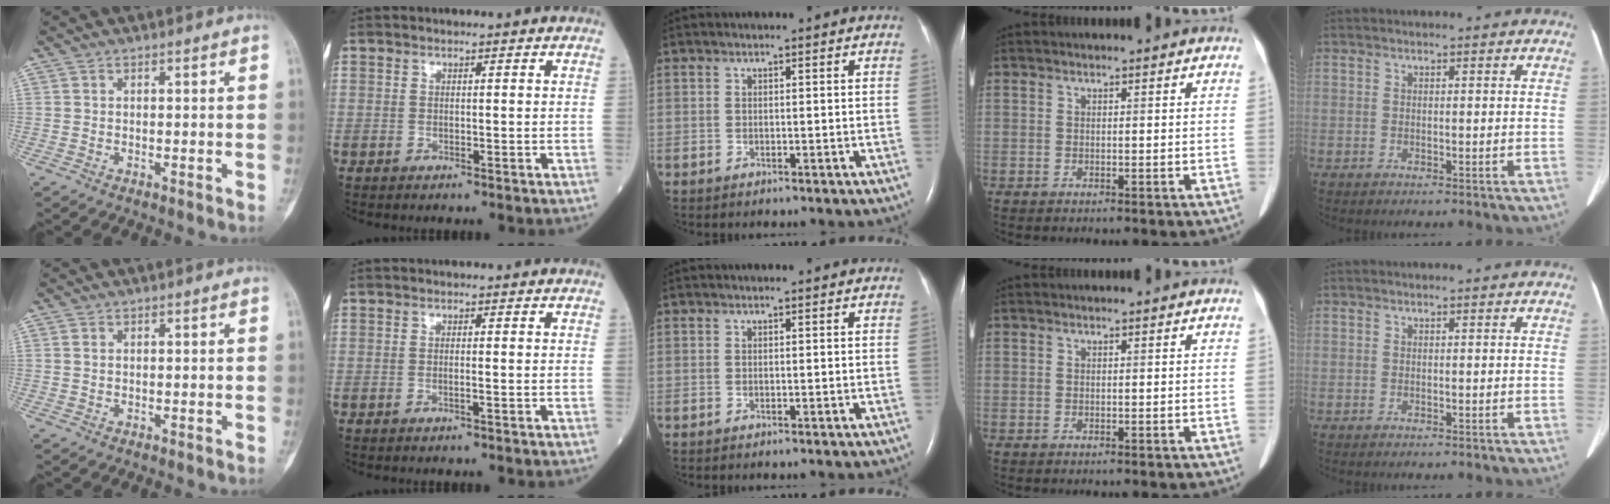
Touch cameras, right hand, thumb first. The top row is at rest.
{"thumb": {"total": 0.7, "force": [0.2, 0.5, 0.5], "torque": [-0.012, 0.001, 0.005]}, "index": {"total": 0.7, "force": [-0.3, -0.1, 0.6], "torque": [-0.012, 0.001, -0.005]}}